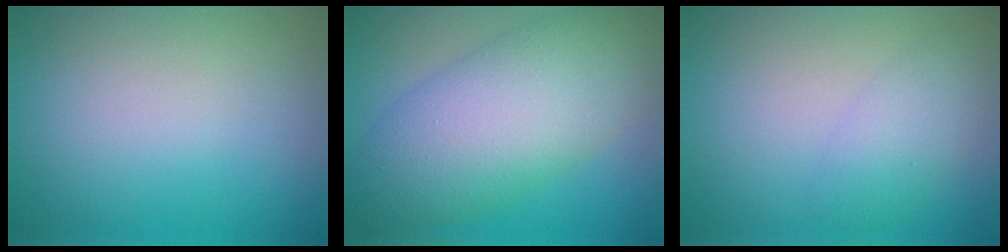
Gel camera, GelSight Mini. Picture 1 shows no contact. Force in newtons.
{"total": 9.5, "press": 9.5, "slide": 0.4}
{"total": 2.7, "press": 2.7, "slide": 0.1}